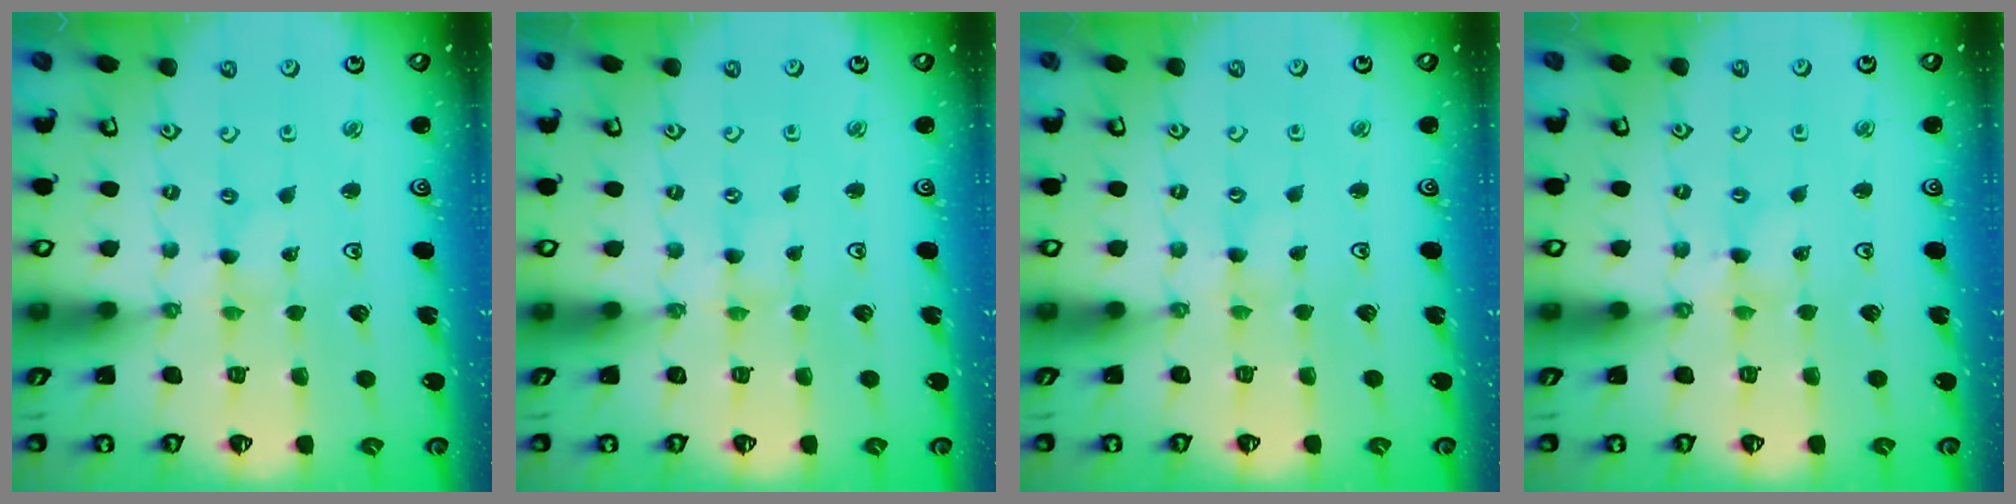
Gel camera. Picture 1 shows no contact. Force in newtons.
{"total": 0.0}
{"total": 0.5, "press": 0.5, "slide": 0.2}
{"total": 1.1, "press": 1.1, "slide": 0.2}